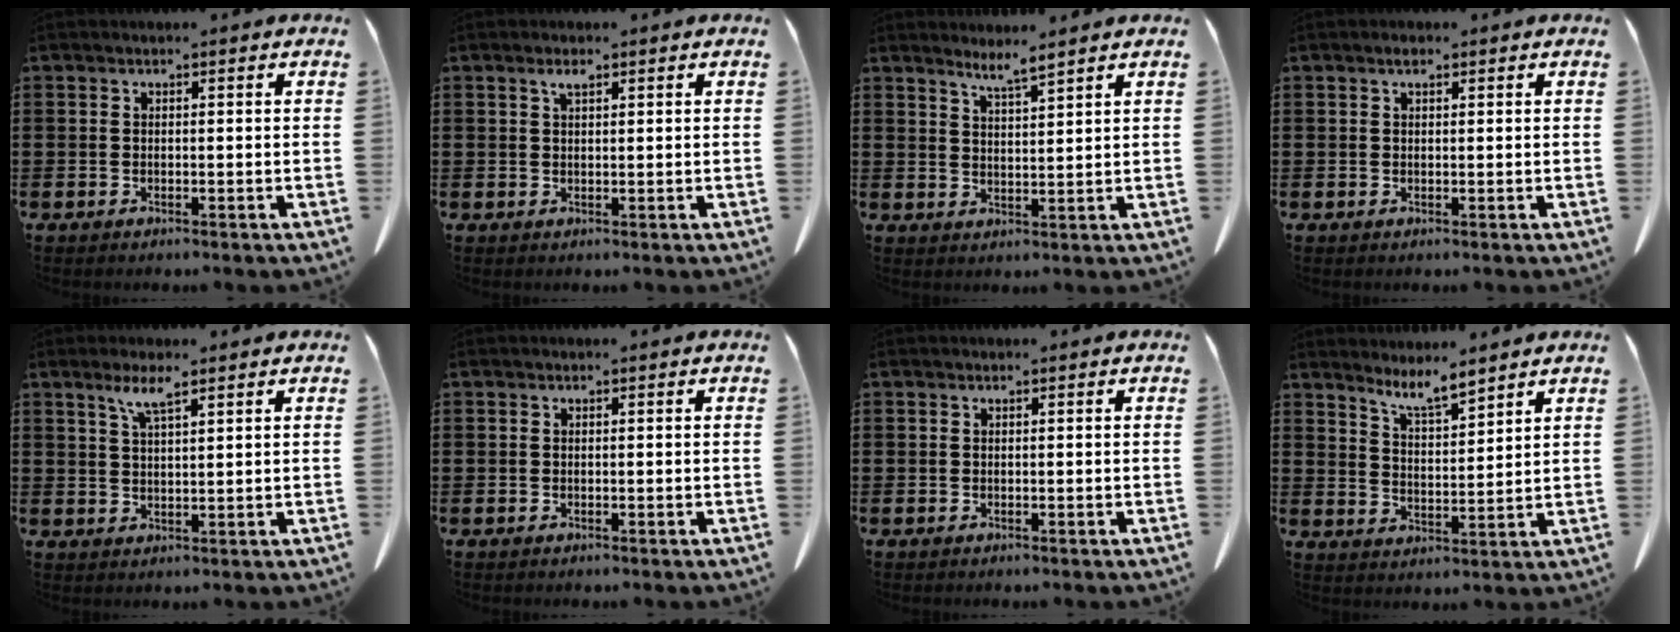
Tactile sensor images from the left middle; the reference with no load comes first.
{"total": 1.6, "force": [1.0, 0.3, 1.2], "torque": [-0.026, -0.001, 0.018]}
{"total": 3.6, "force": [3.2, -0.6, 1.6], "torque": [-0.039, -0.011, 0.057]}
{"total": 0.9, "force": [0.5, 0.3, 0.7], "torque": [-0.014, 0.002, 0.010]}
{"total": 4.1, "force": [2.8, 0.5, 2.9], "torque": [-0.065, 0.003, 0.049]}
{"total": 0.0}
{"total": 0.0}
{"total": 5.7, "force": [5.2, 0.1, 2.3], "torque": [-0.061, -0.024, 0.092]}